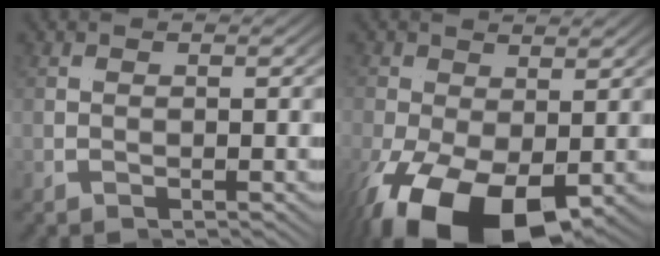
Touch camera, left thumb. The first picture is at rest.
{"total": 8.5, "force": [-3.9, 4.2, 6.2], "torque": [-0.132, -0.030, -0.052]}